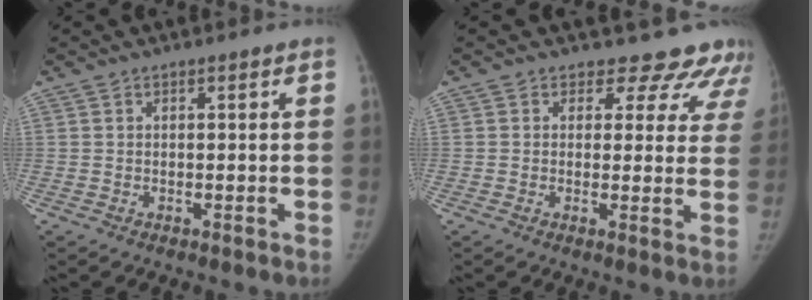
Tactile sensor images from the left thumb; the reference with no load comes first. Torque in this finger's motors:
{"motor_torque": [-0.05, 0.11, -0.09, 0.11, -0.02]}